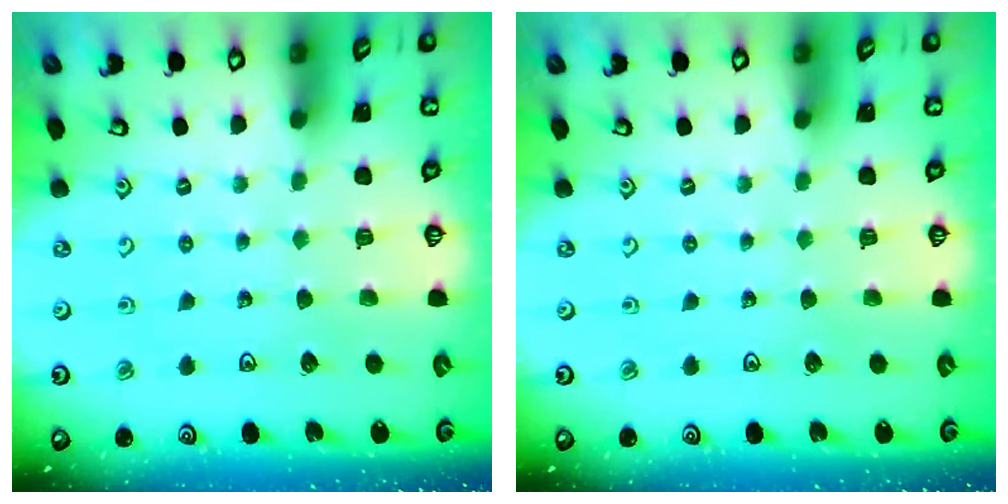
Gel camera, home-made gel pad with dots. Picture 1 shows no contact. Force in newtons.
{"total": 0.0}